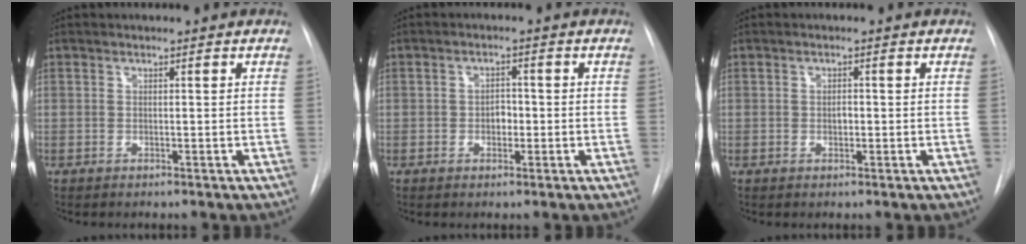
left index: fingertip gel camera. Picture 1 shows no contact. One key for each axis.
{"total": 2.5, "fx": -1.3, "fy": 1.5, "fz": 1.5, "tx": -0.018, "ty": 0.000, "tz": -0.019}
{"total": 1.4, "fx": -1.0, "fy": 0.7, "fz": 0.8, "tx": -0.013, "ty": -0.005, "tz": -0.014}